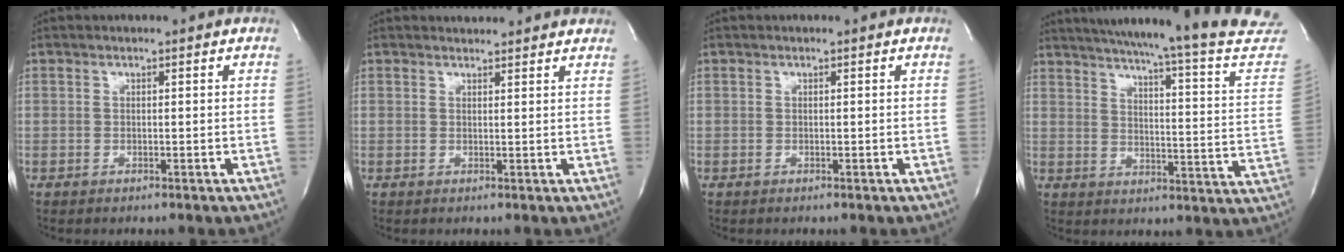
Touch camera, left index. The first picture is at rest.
{"total": 5.2, "force": [5.0, 0.9, 0.9], "torque": [-0.017, 0.016, 0.051]}
{"total": 0.0}
{"total": 29.5, "force": [27.1, -0.2, 11.6], "torque": [-0.180, -0.110, 0.326]}